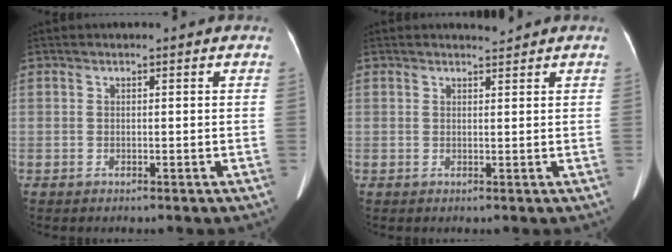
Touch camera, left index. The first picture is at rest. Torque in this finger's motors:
{"motor_torque": [0.00, -0.19, -0.03, 0.02]}